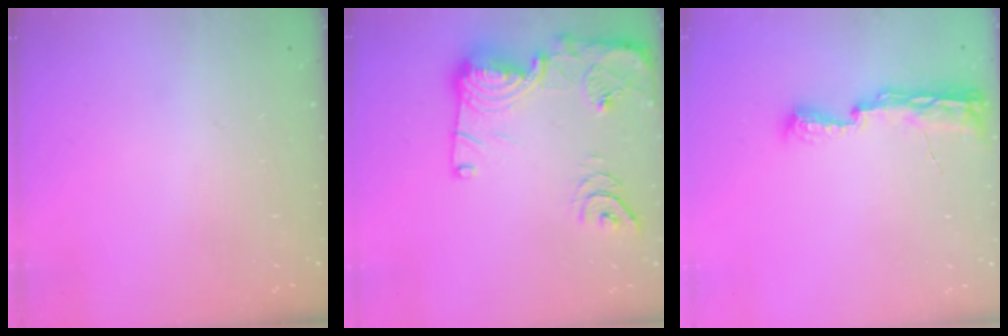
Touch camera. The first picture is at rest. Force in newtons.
{"total": 21.3, "press": 21.2, "slide": 1.9}
{"total": 8.1, "press": 8.0, "slide": 0.9}